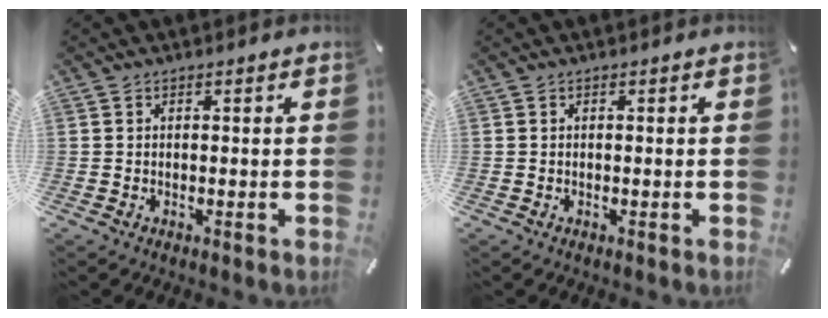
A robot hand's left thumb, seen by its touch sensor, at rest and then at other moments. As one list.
[{"total": 0.0}]